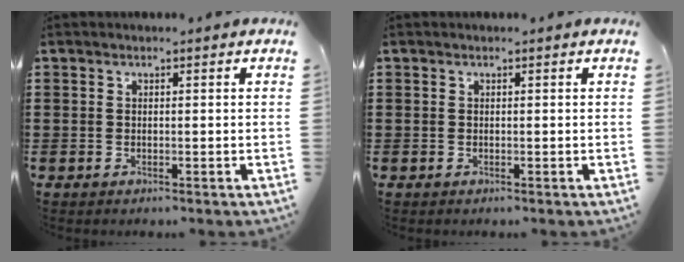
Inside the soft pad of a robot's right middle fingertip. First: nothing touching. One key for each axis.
{"total": 0.0}